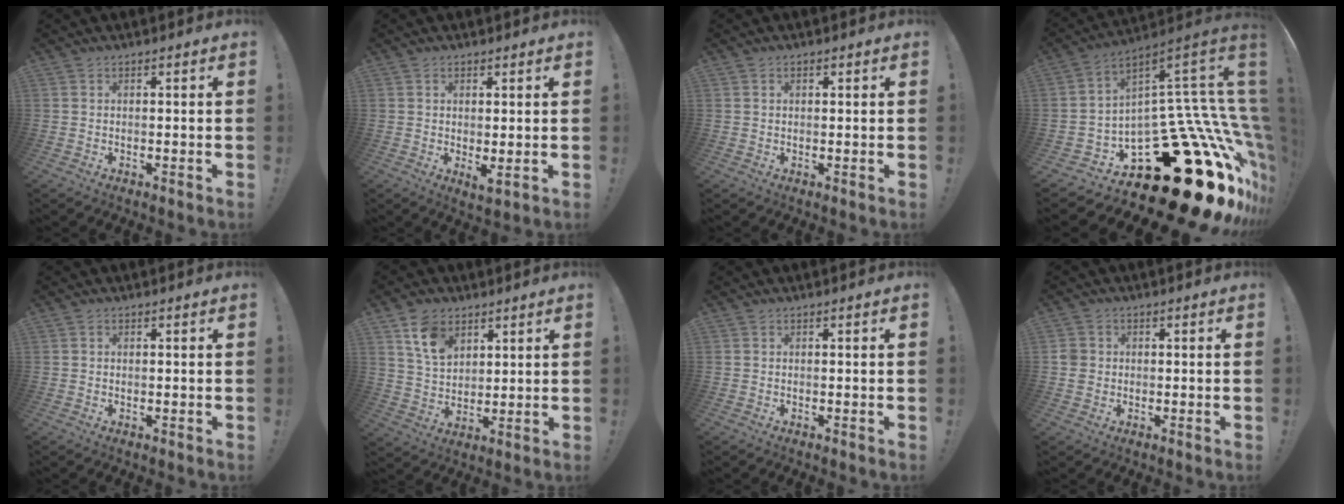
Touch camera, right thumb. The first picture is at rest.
{"total": 3.3, "force": [0.8, 1.2, 3.0], "torque": [-0.028, -0.018, 0.014]}
{"total": 0.9, "force": [0.5, 0.7, 0.4], "torque": [-0.001, -0.001, 0.007]}
{"total": 32.8, "force": [-15.0, 15.9, 24.5], "torque": [-0.215, -0.003, -0.175]}
{"total": 0.6, "force": [0.2, 0.5, 0.2], "torque": [0.005, -0.001, 0.002]}
{"total": 10.5, "force": [6.0, 6.9, 5.1], "torque": [-0.081, -0.023, 0.115]}
{"total": 0.0}
{"total": 3.7, "force": [0.0, 3.4, 1.5], "torque": [-0.031, 0.007, 0.002]}